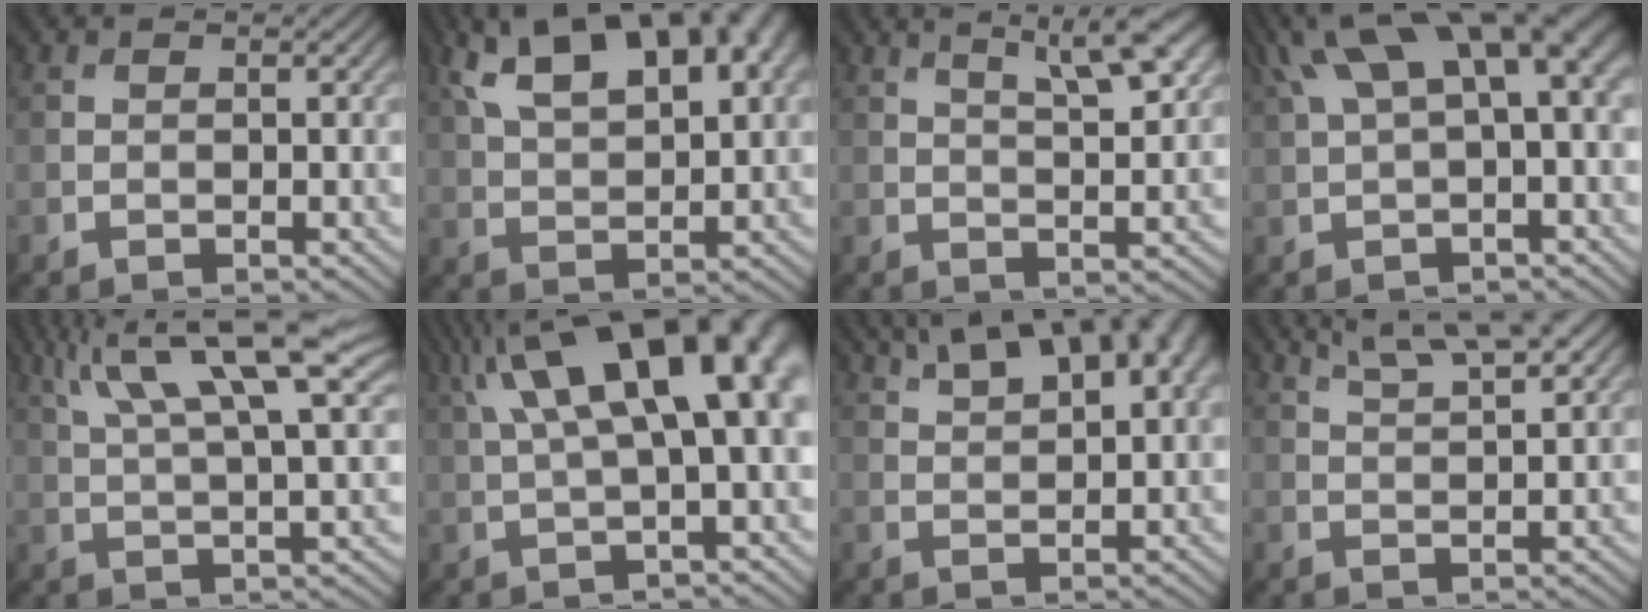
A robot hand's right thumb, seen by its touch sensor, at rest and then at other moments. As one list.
[{"total": 17.2, "force": [9.6, 7.7, 12.1], "torque": [-0.227, 0.044, 0.142]}, {"total": 7.6, "force": [4.3, 2.0, 6.0], "torque": [-0.076, 0.013, 0.062]}, {"total": 11.3, "force": [4.2, 3.6, 9.8], "torque": [-0.194, 0.021, 0.086]}, {"total": 14.4, "force": [7.6, 3.8, 11.7], "torque": [-0.203, 0.014, 0.131]}, {"total": 16.4, "force": [5.5, 5.4, 14.4], "torque": [-0.235, 0.051, 0.091]}, {"total": 13.2, "force": [7.5, 5.4, 9.4], "torque": [-0.166, 0.031, 0.113]}, {"total": 7.6, "force": [5.5, 1.8, 5.0], "torque": [-0.075, 0.014, 0.084]}]